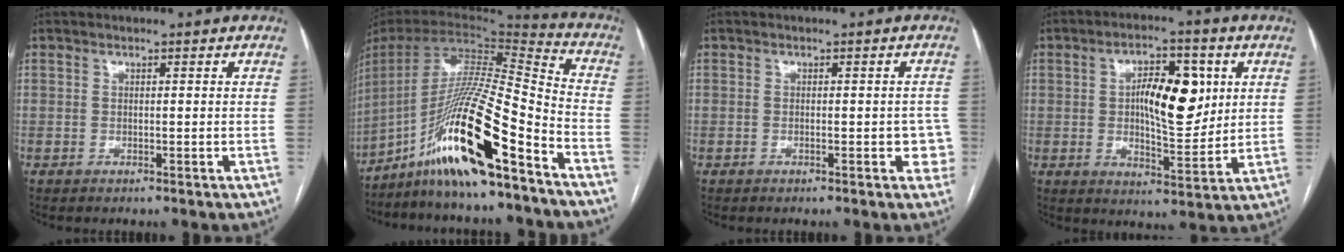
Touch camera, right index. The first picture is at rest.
{"total": 21.6, "force": [-13.7, 0.6, 16.6], "torque": [-0.329, -0.014, -0.253]}
{"total": 3.2, "force": [-0.9, 1.6, 2.6], "torque": [-0.017, 0.010, -0.008]}
{"total": 11.0, "force": [2.3, 4.2, 10.0], "torque": [-0.162, 0.014, 0.040]}